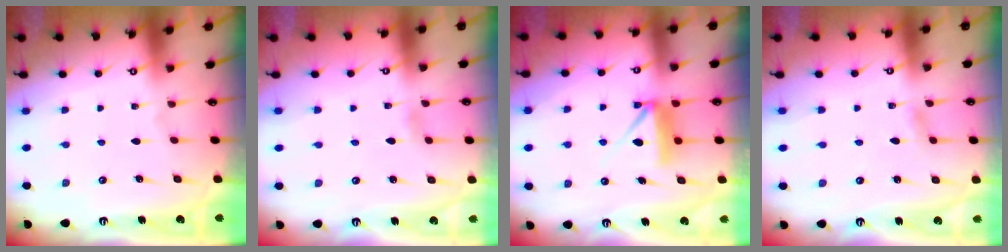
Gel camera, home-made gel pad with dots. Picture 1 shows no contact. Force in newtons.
{"total": 1.6, "press": 1.6, "slide": 0.2}
{"total": 8.3, "press": 8.3, "slide": 0.3}
{"total": 3.0, "press": 3.0, "slide": 0.3}